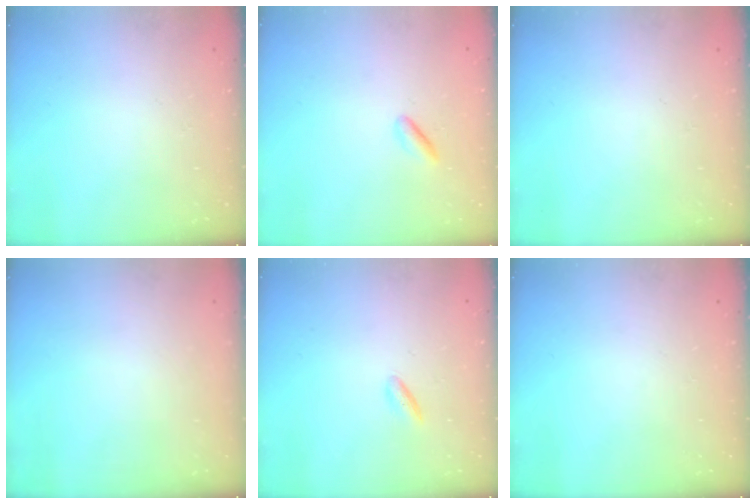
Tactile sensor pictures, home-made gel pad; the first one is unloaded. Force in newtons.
{"total": 1.1, "press": 0.9, "slide": 0.7}
{"total": 0.0}
{"total": 0.0}
{"total": 2.1, "press": 2.0, "slide": 0.5}
{"total": 0.0}